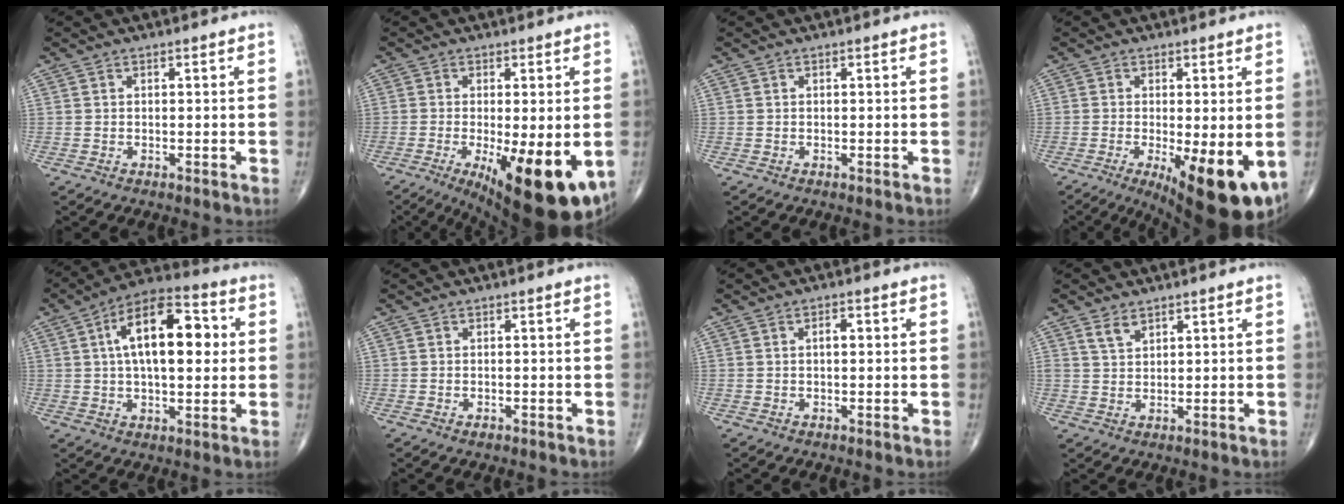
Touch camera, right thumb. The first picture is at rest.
{"total": 17.9, "force": [-5.7, 5.6, 16.0], "torque": [-0.193, -0.027, -0.068]}
{"total": 0.0}
{"total": 14.5, "force": [-4.5, 4.6, 13.1], "torque": [-0.148, -0.022, -0.052]}
{"total": 17.4, "force": [3.3, 8.3, 14.9], "torque": [-0.221, 0.020, 0.046]}
{"total": 0.8, "force": [-0.4, 0.4, 0.5], "torque": [-0.006, 0.000, -0.006]}
{"total": 1.7, "force": [0.2, 0.9, 1.4], "torque": [-0.024, 0.005, 0.002]}
{"total": 2.8, "force": [2.0, 1.5, 1.4], "torque": [-0.022, -0.012, 0.043]}